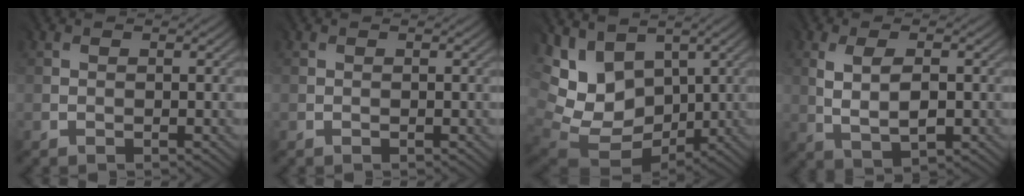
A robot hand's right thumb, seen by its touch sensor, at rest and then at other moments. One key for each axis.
{"total": 0.0}
{"total": 11.4, "fx": 3.2, "fy": 8.8, "fz": 6.4, "tx": -0.177, "ty": -0.007, "tz": 0.078}
{"total": 4.1, "fx": 0.4, "fy": 1.9, "fz": 3.7, "tx": -0.075, "ty": -0.005, "tz": 0.013}